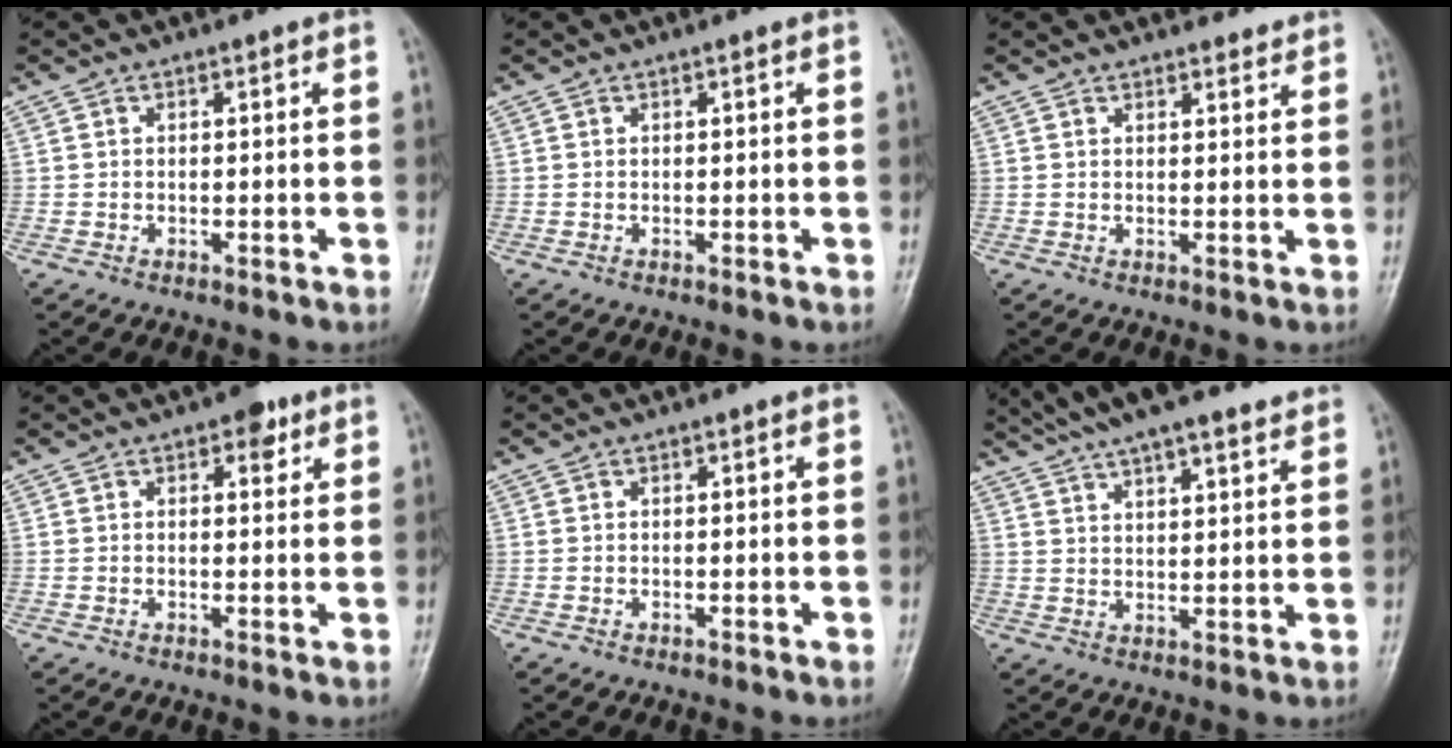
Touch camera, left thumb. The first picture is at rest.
{"total": 0.0}
{"total": 3.0, "force": [2.8, 0.9, 0.7], "torque": [0.011, -0.013, 0.034]}
{"total": 3.2, "force": [1.7, 1.8, 2.0], "torque": [-0.010, -0.003, 0.019]}
{"total": 0.0}
{"total": 15.2, "force": [12.2, 3.6, 8.3], "torque": [-0.130, -0.010, 0.189]}